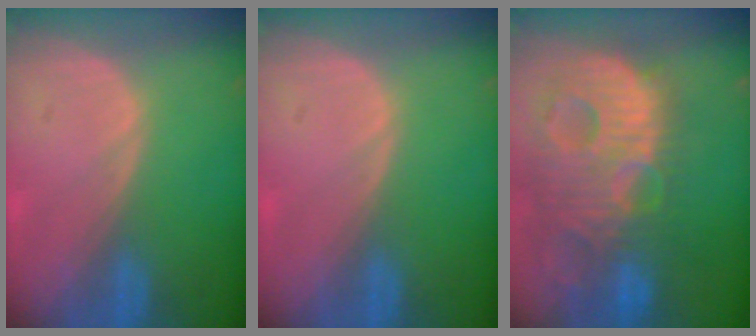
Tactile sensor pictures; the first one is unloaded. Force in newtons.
{"total": 0.0}
{"total": 14.1, "press": 12.2, "slide": 7.0}